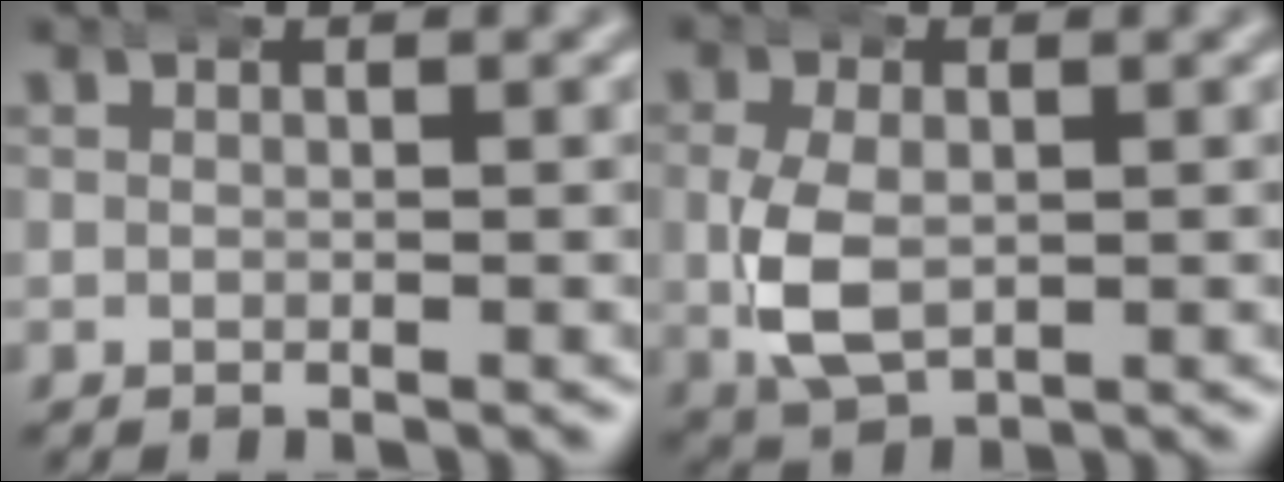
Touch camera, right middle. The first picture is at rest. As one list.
[{"total": 5.1, "force": [-0.5, 3.5, 3.7], "torque": [-0.096, -0.011, 0.002]}]